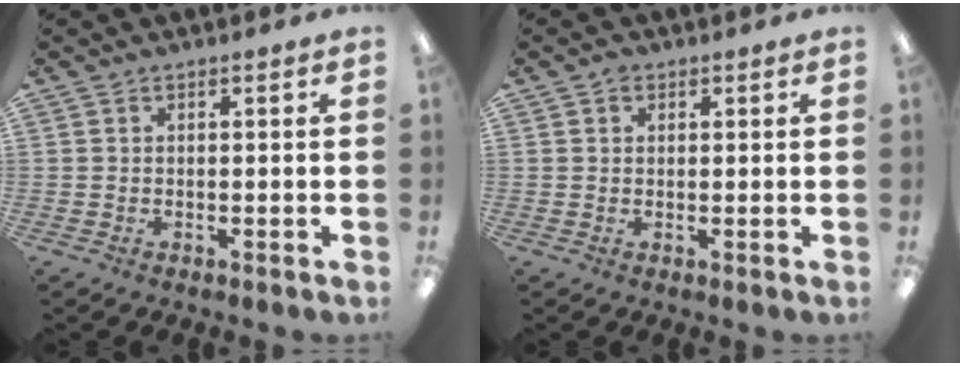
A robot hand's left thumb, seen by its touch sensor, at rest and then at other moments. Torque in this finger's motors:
{"motor_torque": [0.04, 0.05, 0.19, 0.46, -0.05]}